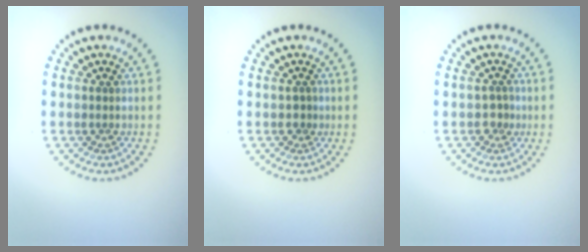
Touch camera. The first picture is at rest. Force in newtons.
{"total": 0.8, "press": 0.7, "slide": 0.3}
{"total": 1.2, "press": 1.1, "slide": 0.5}